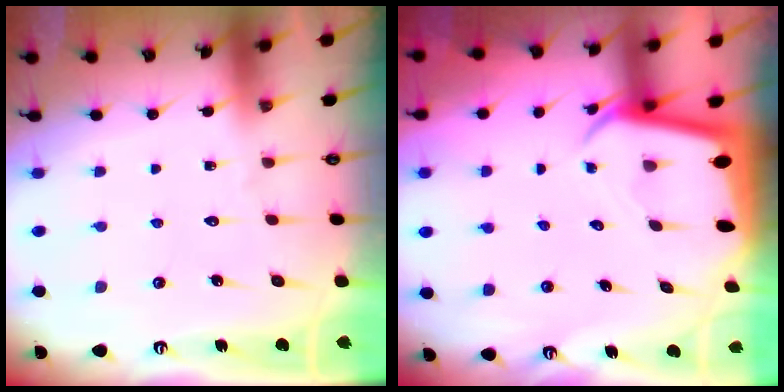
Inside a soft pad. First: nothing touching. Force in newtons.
{"total": 2.8, "press": 2.8, "slide": 0.1}